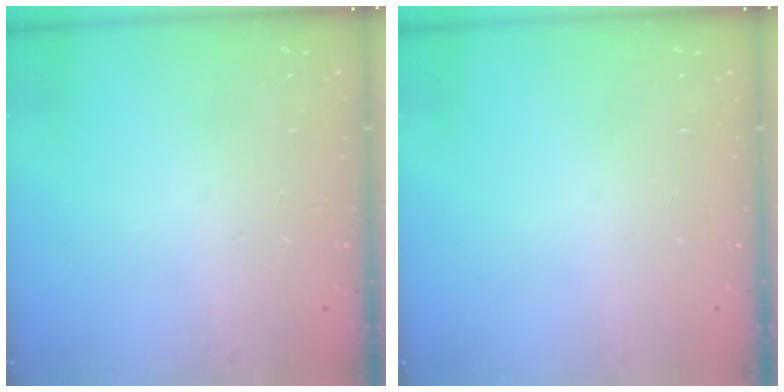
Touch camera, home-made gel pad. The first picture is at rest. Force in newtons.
{"total": 0.0}